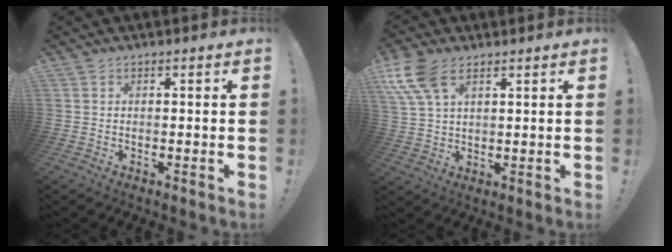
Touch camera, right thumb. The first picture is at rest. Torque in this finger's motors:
{"motor_torque": [0.16, 0.14, 0.69, 0.31, 0.08]}